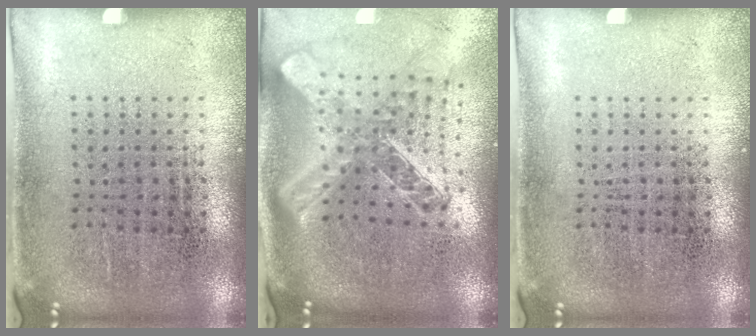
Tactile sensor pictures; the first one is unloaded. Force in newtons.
{"total": 2.5, "press": 2.0, "slide": 1.6}
{"total": 0.0}